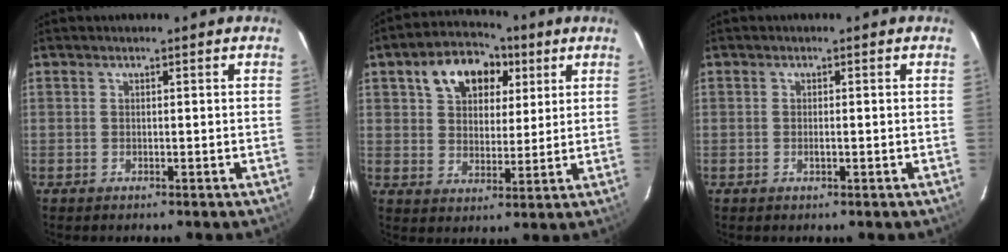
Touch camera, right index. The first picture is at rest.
{"total": 12.3, "force": [5.4, 8.4, 7.3], "torque": [-0.140, 0.037, 0.091]}
{"total": 1.1, "force": [-0.3, 0.4, 1.0], "torque": [-0.018, 0.000, -0.005]}